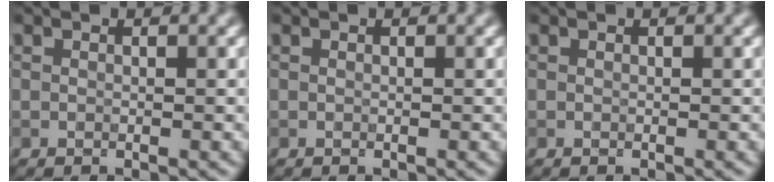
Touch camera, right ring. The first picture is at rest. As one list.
[{"total": 0.0}, {"total": 0.0}]